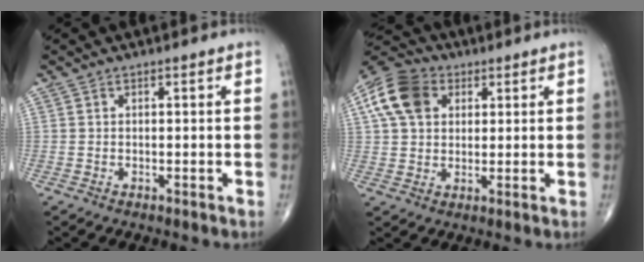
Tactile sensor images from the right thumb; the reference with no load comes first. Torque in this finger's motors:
{"motor_torque": [-0.62, 0.72, 0.34, 0.12, 0.06]}